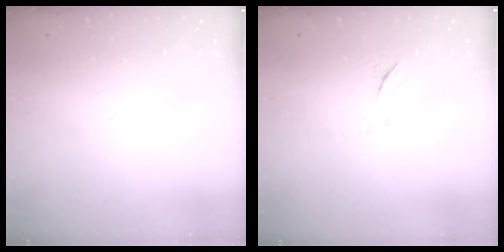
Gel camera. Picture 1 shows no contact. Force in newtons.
{"total": 6.0, "press": 6.0, "slide": 0.6}